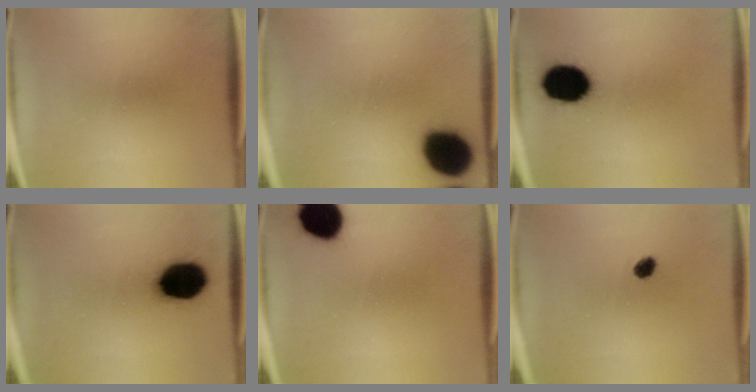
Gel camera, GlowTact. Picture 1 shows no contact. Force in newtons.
{"total": 16.5}
{"total": 14.8}
{"total": 15.1}
{"total": 12.6}
{"total": 2.2}